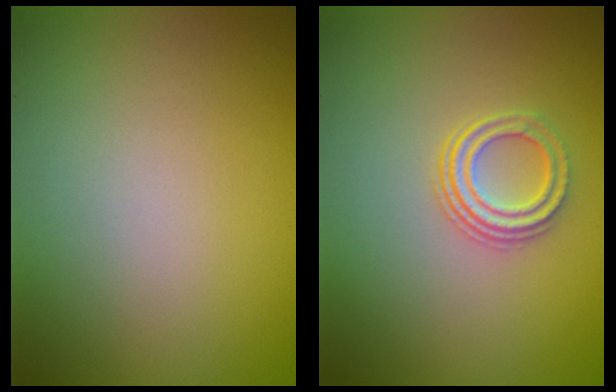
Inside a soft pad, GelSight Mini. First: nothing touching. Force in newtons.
{"total": 3.0, "press": 2.2, "slide": 2.0}